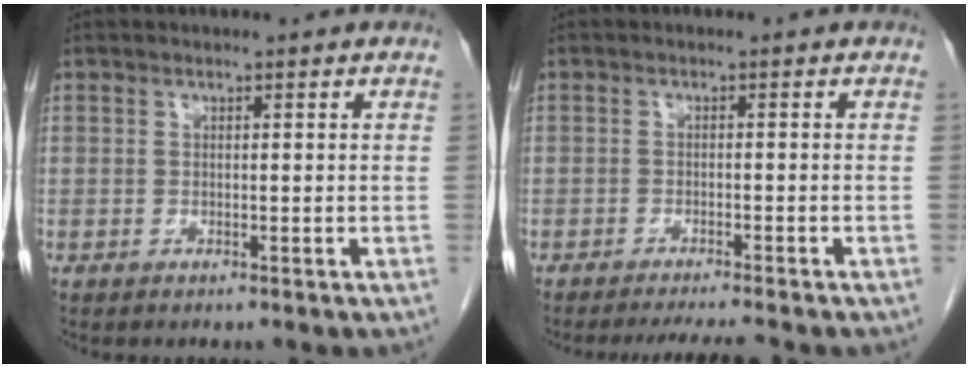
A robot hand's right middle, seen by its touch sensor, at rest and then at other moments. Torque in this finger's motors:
{"motor_torque": [0.28, -0.18, 0.04, 0.03]}